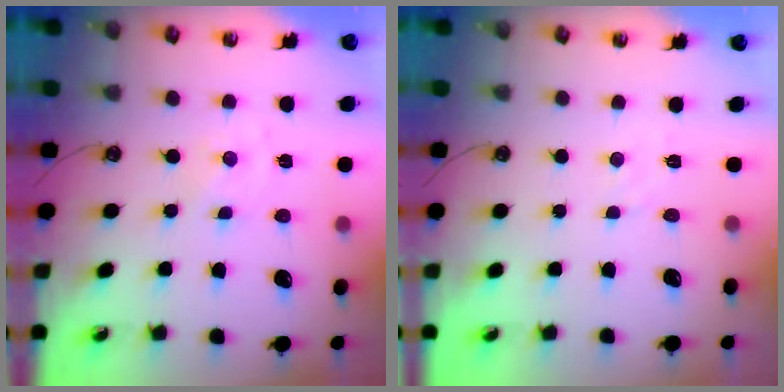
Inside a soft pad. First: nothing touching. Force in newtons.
{"total": 3.9, "press": 3.9, "slide": 0.4}